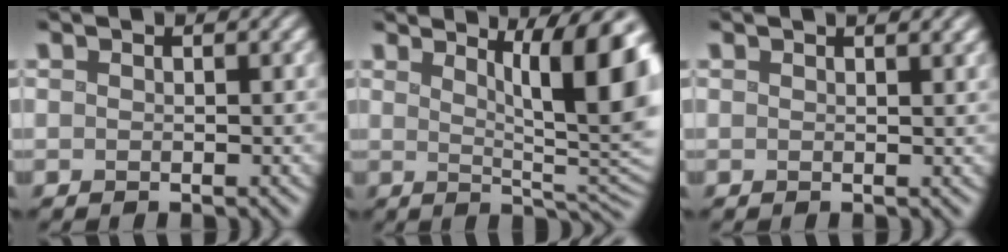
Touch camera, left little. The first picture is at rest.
{"total": 10.5, "force": [3.7, 2.7, 9.4], "torque": [-0.092, 0.007, 0.050]}
{"total": 1.9, "force": [1.3, 0.5, 1.2], "torque": [-0.006, 0.005, 0.014]}